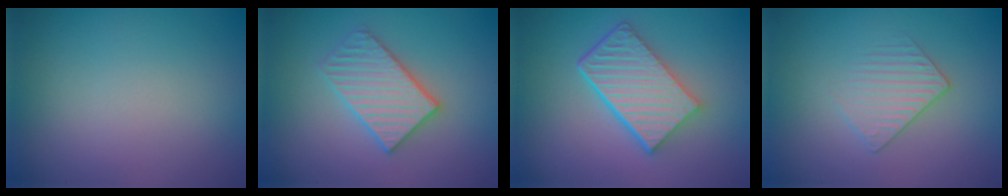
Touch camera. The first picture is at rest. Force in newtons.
{"total": 3.4, "press": 3.4, "slide": 0.5}
{"total": 6.0, "press": 4.3, "slide": 4.2}
{"total": 1.5, "press": 1.0, "slide": 1.1}